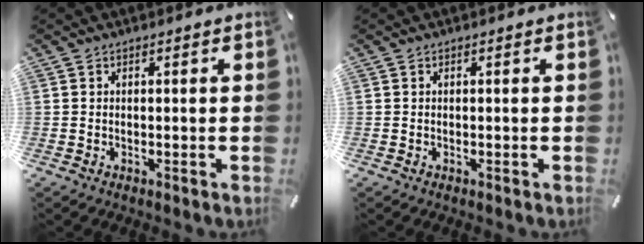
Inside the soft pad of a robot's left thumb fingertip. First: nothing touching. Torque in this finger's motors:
{"motor_torque": [0.00, 0.00, 0.00, 0.00, 0.00]}